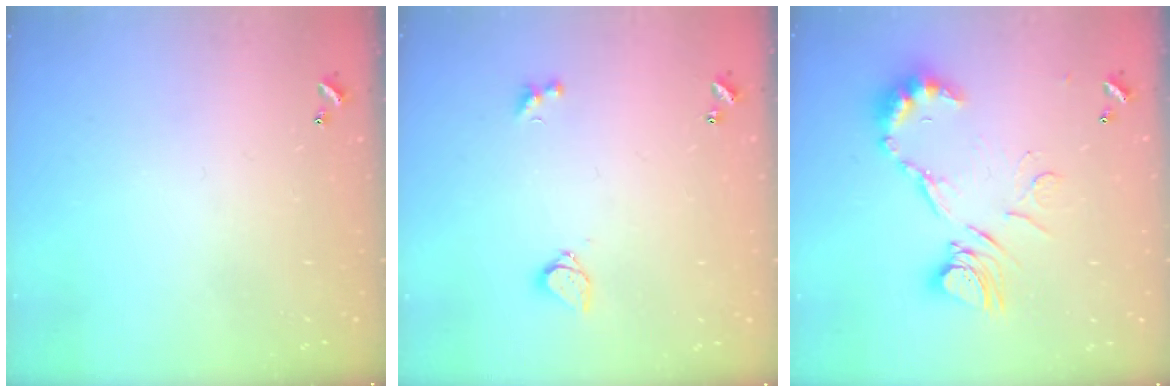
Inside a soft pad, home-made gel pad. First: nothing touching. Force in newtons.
{"total": 2.9, "press": 2.8, "slide": 0.7}
{"total": 13.6, "press": 13.6, "slide": 1.2}